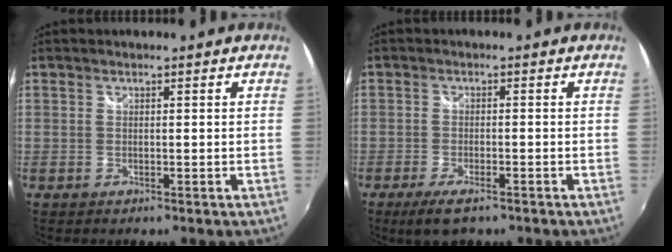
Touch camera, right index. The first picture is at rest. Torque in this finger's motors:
{"motor_torque": [0.54, -0.33, 0.20, 0.03]}